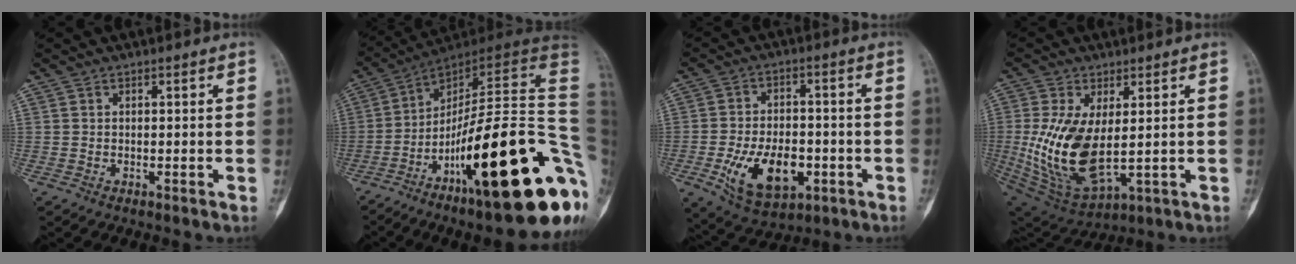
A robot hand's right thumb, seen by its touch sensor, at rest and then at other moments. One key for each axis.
{"total": 32.3, "fx": -10.1, "fy": 6.7, "fz": 29.9, "tx": -0.352, "ty": 0.053, "tz": -0.158}
{"total": 13.6, "fx": -4.3, "fy": 7.9, "fz": 10.2, "tx": -0.155, "ty": 0.012, "tz": -0.060}
{"total": 15.7, "fx": 0.5, "fy": 7.8, "fz": 13.6, "tx": -0.276, "ty": -0.018, "tz": 0.034}